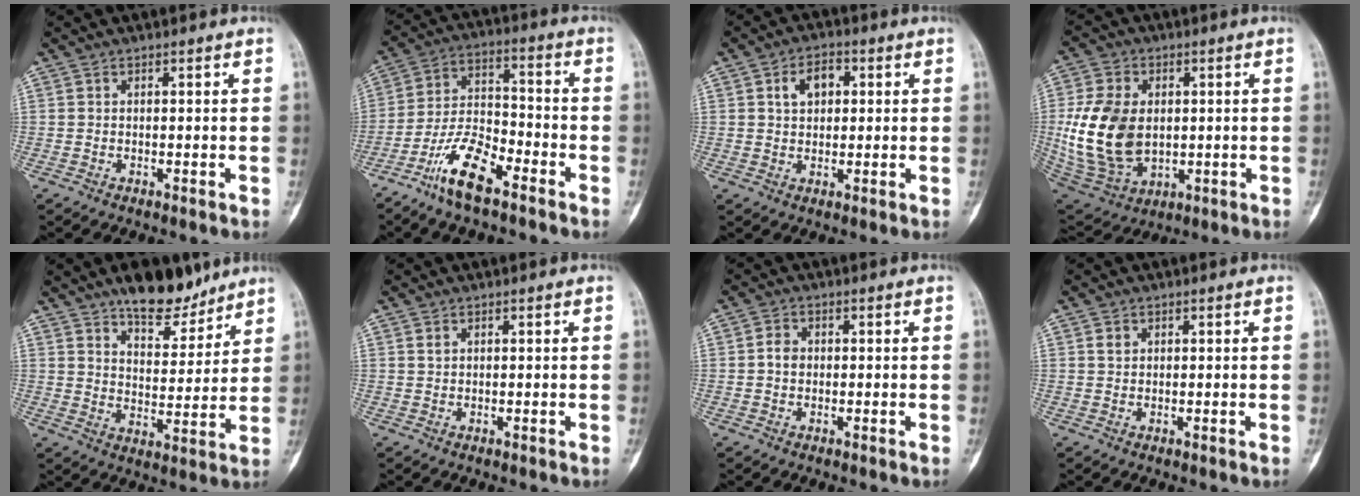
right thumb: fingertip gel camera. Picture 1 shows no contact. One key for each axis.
{"total": 11.6, "fx": -7.4, "fy": 3.9, "fz": 8.0, "tx": -0.158, "ty": 0.048, "tz": -0.146}
{"total": 5.4, "fx": 1.7, "fy": 3.6, "fz": 3.6, "tx": -0.043, "ty": 0.005, "tz": 0.025}
{"total": 17.2, "fx": 0.6, "fy": 11.7, "fz": 12.6, "tx": -0.240, "ty": -0.012, "tz": 0.029}
{"total": 11.7, "fx": 9.1, "fy": 4.8, "fz": 5.6, "tx": -0.048, "ty": -0.064, "tz": 0.146}
{"total": 0.8, "fx": 0.4, "fy": 0.5, "fz": 0.4, "tx": -0.005, "ty": 0.001, "tz": 0.008}
{"total": 2.2, "fx": 0.0, "fy": 1.8, "fz": 1.2, "tx": -0.013, "ty": 0.007, "tz": -0.004}
{"total": 1.3, "fx": 0.7, "fy": 1.0, "fz": 0.6, "tx": -0.004, "ty": -0.001, "tz": 0.013}